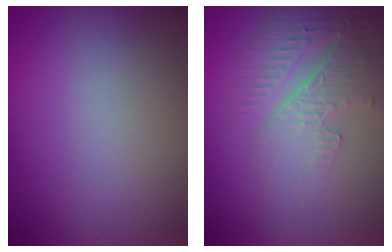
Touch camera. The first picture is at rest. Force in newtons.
{"total": 3.8, "press": 3.6, "slide": 1.3}